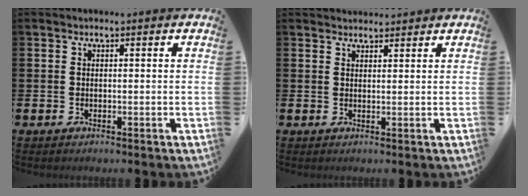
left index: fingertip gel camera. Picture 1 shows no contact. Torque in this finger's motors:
{"motor_torque": [0.04, -0.38, 0.03, 0.01]}